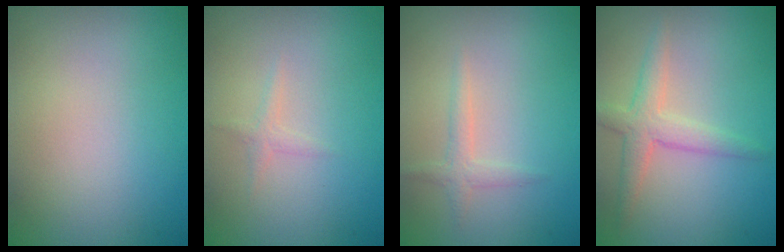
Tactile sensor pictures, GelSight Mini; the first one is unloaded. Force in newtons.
{"total": 0.8, "press": 0.8, "slide": 0.1}
{"total": 1.3, "press": 1.3, "slide": 0.1}
{"total": 2.9, "press": 2.9, "slide": 0.2}